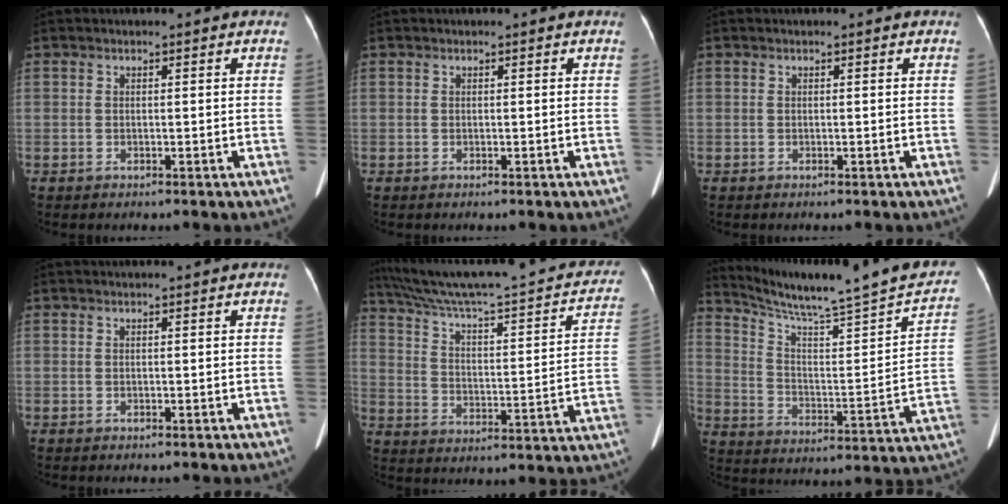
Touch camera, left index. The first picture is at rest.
{"total": 0.0}
{"total": 0.0}
{"total": 1.9, "force": [1.9, -0.2, 0.5], "torque": [-0.008, 0.015, 0.026]}
{"total": 26.4, "force": [21.8, 3.3, 14.6], "torque": [-0.218, -0.006, 0.295]}
{"total": 23.0, "force": [20.2, 0.8, 11.0], "torque": [-0.169, -0.063, 0.275]}